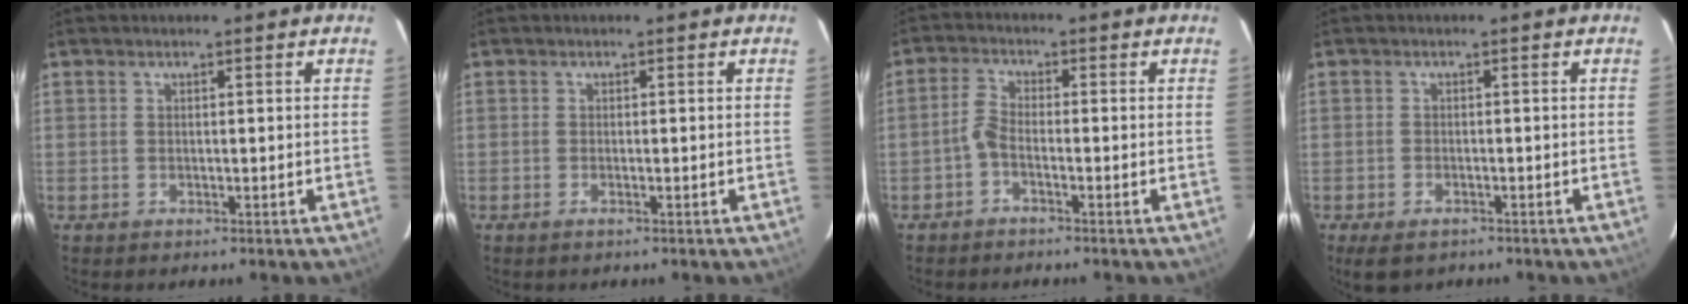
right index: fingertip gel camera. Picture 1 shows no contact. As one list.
[{"total": 1.0, "force": [-0.7, 0.0, 0.7], "torque": [-0.014, 0.001, -0.013]}, {"total": 2.4, "force": [-1.5, 0.8, 1.6], "torque": [-0.046, 0.009, -0.035]}, {"total": 4.4, "force": [-3.1, 2.2, 2.3], "torque": [-0.056, -0.013, -0.050]}]